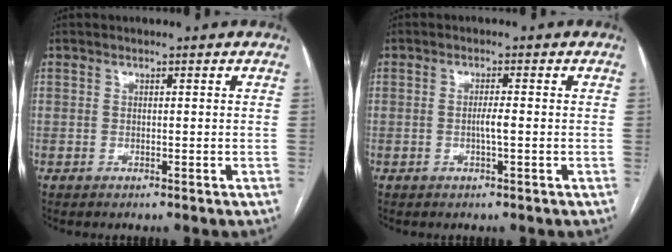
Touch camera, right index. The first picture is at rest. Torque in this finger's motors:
{"motor_torque": [0.22, 0.12, 0.15, 0.05]}